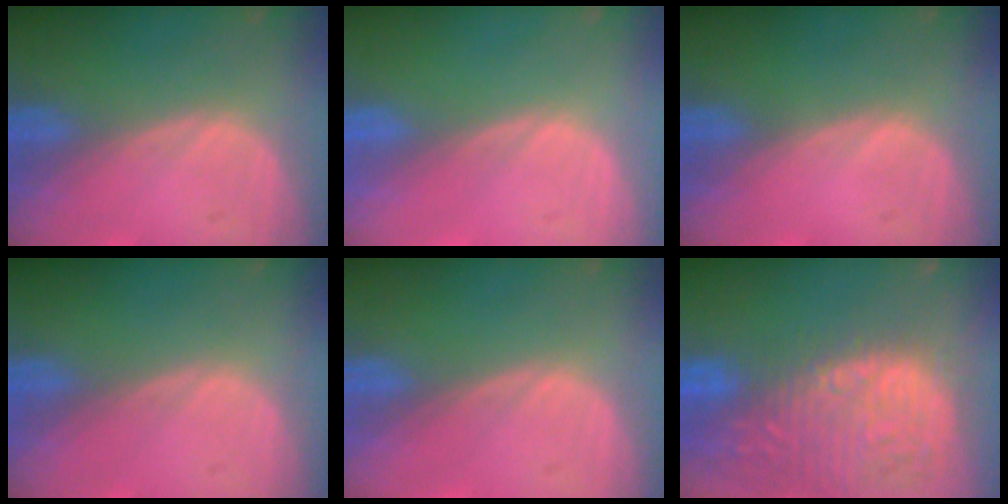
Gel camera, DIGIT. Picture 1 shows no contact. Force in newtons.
{"total": 0.0}
{"total": 0.0}
{"total": 0.0}
{"total": 0.0}
{"total": 15.6, "press": 12.7, "slide": 9.0}